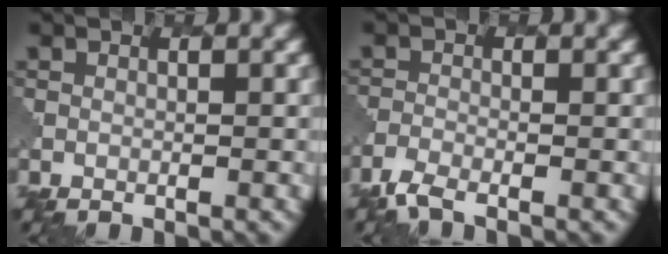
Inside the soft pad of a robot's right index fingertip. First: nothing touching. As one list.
[{"total": 2.0, "force": [-1.8, 0.4, 0.9], "torque": [-0.025, -0.010, -0.045]}]